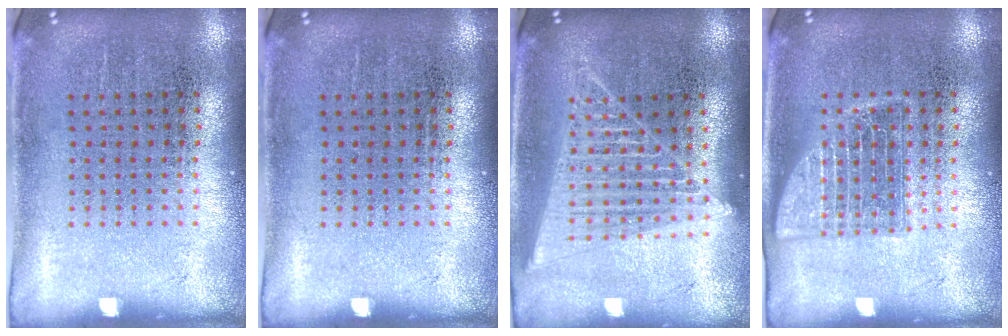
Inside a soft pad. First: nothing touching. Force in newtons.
{"total": 0.0}
{"total": 1.9, "press": 1.7, "slide": 0.8}
{"total": 1.8, "press": 1.7, "slide": 0.3}